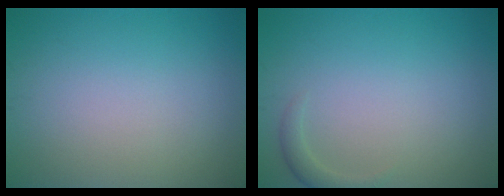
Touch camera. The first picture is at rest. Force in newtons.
{"total": 1.2, "press": 1.2, "slide": 0.1}